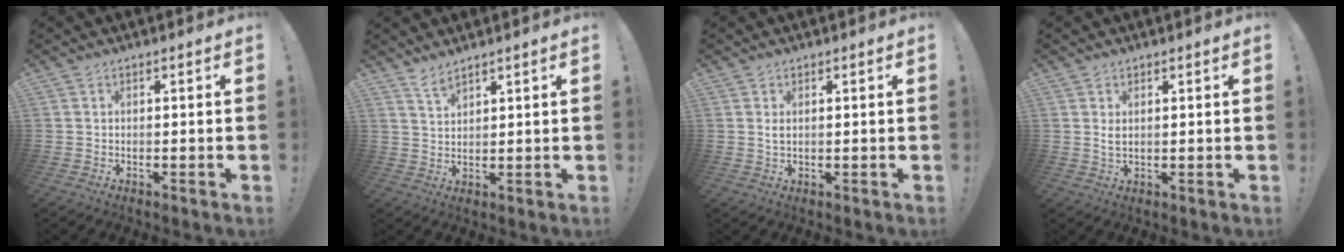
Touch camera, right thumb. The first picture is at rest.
{"total": 3.4, "force": [3.0, 0.6, 1.5], "torque": [-0.021, -0.025, 0.052]}
{"total": 1.5, "force": [0.5, 0.7, 1.2], "torque": [-0.023, 0.001, 0.008]}
{"total": 2.4, "force": [0.9, 1.1, 1.9], "torque": [-0.029, -0.003, 0.015]}